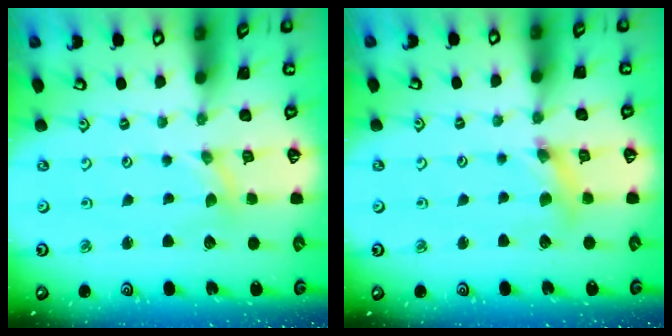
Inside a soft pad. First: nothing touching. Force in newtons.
{"total": 5.9, "press": 5.9, "slide": 0.7}